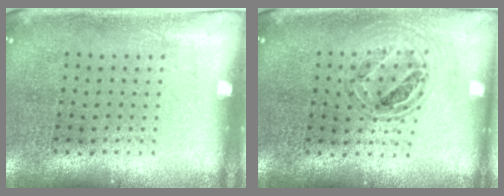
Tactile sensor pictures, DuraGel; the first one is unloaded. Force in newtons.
{"total": 0.8, "press": 0.8, "slide": 0.1}